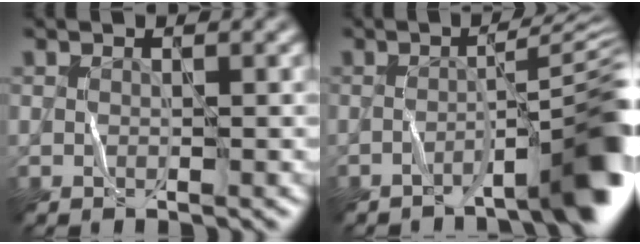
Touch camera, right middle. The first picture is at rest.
{"total": 8.2, "force": [-3.9, 1.4, 7.0], "torque": [-0.081, 0.019, -0.064]}